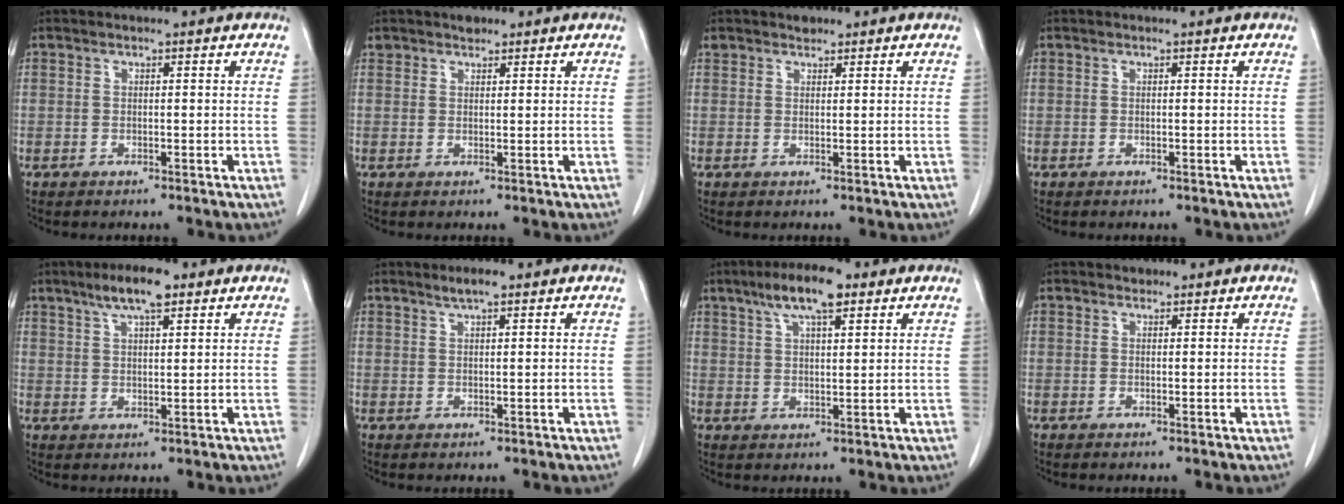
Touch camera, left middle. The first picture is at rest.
{"total": 1.6, "force": [1.3, 0.9, 0.3], "torque": [-0.009, 0.005, 0.020]}
{"total": 1.4, "force": [1.2, 0.7, 0.2], "torque": [-0.006, 0.005, 0.018]}
{"total": 0.0}
{"total": 6.4, "force": [4.2, 1.3, 4.7], "torque": [-0.091, 0.010, 0.070]}
{"total": 2.1, "force": [1.6, 0.2, 1.4], "torque": [-0.032, 0.003, 0.028]}
{"total": 8.2, "force": [5.0, 2.0, 6.1], "torque": [-0.115, 0.015, 0.085]}
{"total": 0.6, "force": [0.5, 0.3, 0.0], "torque": [-0.006, -0.002, 0.005]}